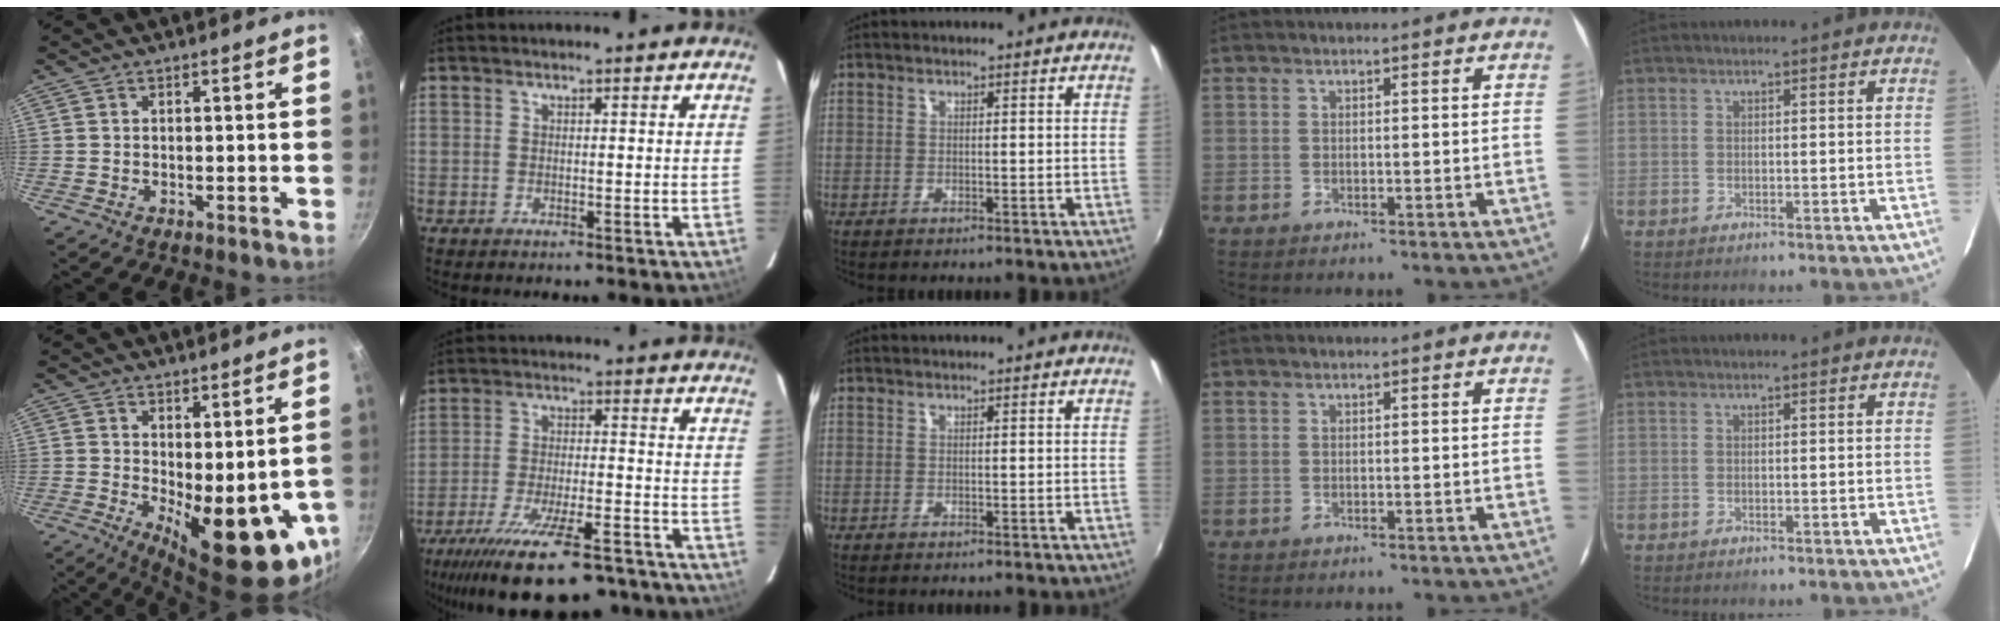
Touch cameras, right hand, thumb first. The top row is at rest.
{"thumb": {"total": 14.1, "force": [-1.1, 5.5, 12.9], "torque": [-0.150, -0.022, 0.003]}, "index": {"total": 21.6, "force": [-16.5, 6.1, 12.6], "torque": [-0.241, -0.047, -0.247]}}